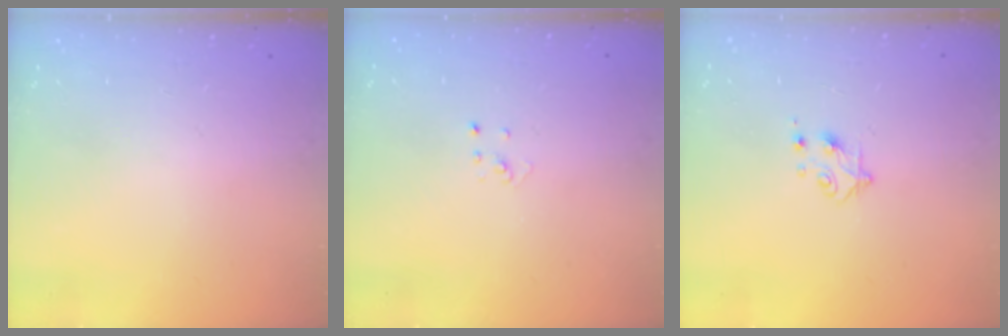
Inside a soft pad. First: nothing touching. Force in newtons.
{"total": 2.1, "press": 2.1, "slide": 0.1}
{"total": 4.9, "press": 4.8, "slide": 0.7}